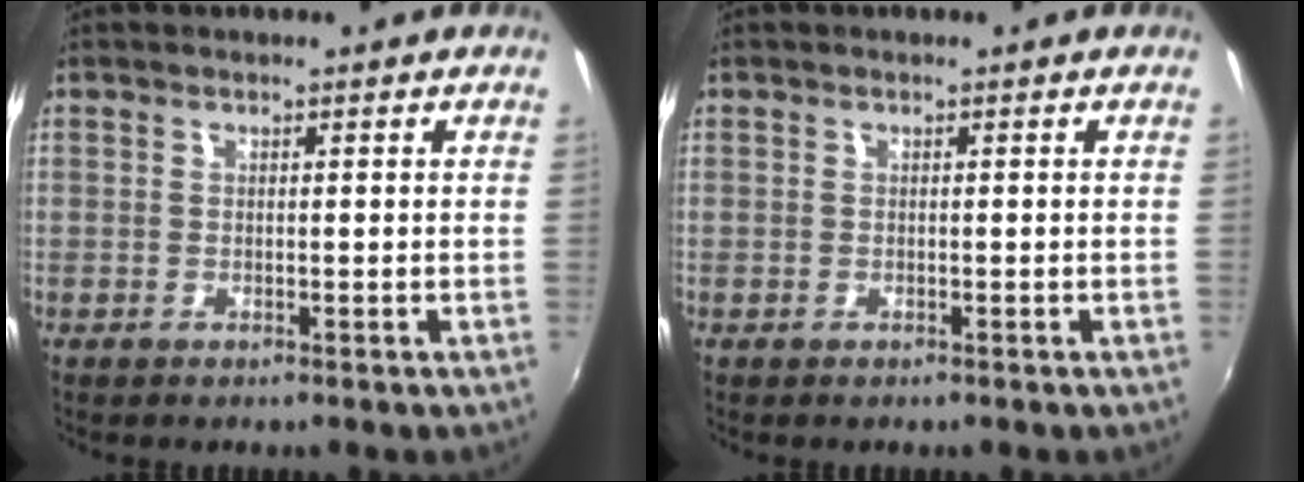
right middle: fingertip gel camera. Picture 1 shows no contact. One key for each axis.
{"total": 0.0}